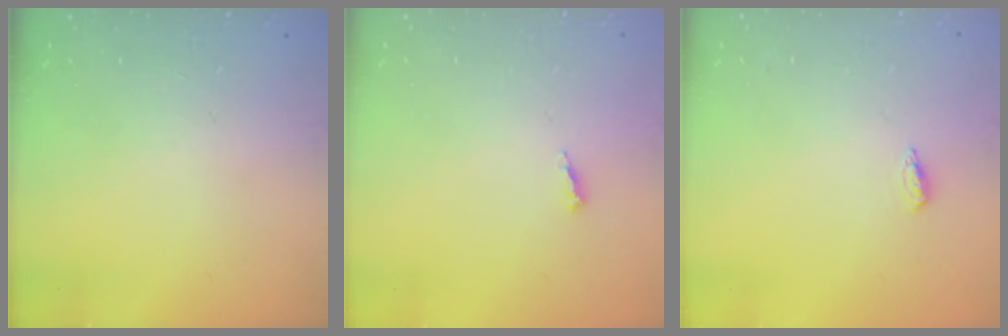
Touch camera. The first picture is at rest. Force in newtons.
{"total": 3.9, "press": 3.9, "slide": 0.2}
{"total": 3.1, "press": 3.0, "slide": 0.6}